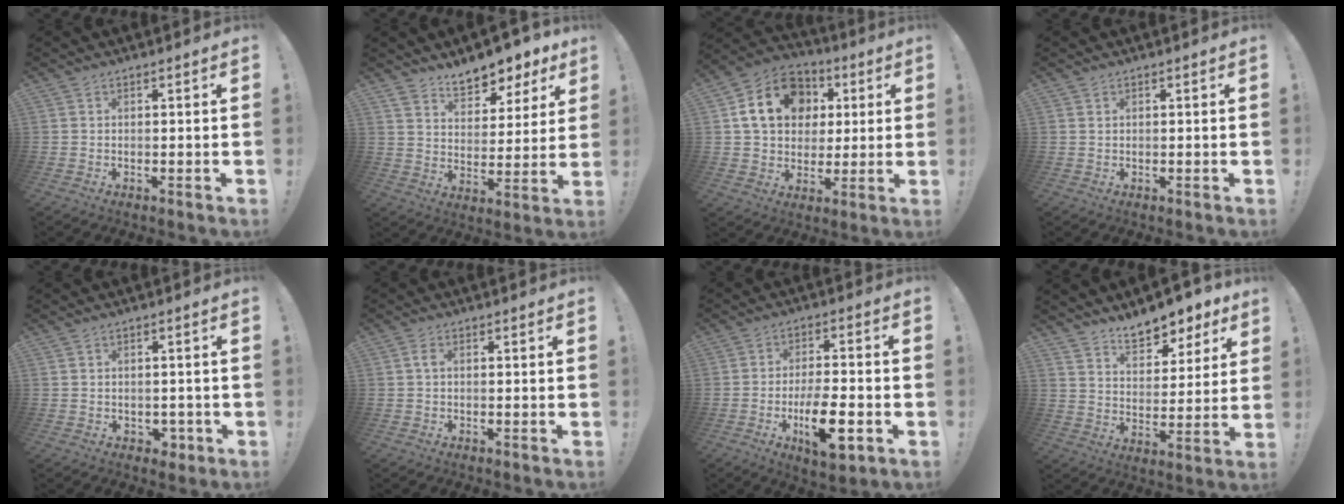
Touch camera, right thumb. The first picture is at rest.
{"total": 10.5, "force": [8.9, 4.5, 3.3], "torque": [-0.047, -0.068, 0.164]}
{"total": 17.7, "force": [5.0, 13.8, 9.8], "torque": [-0.142, -0.001, 0.107]}
{"total": 0.5, "force": [0.5, 0.2, 0.2], "torque": [0.002, -0.004, 0.008]}
{"total": 3.5, "force": [-0.5, 3.1, 1.5], "torque": [-0.009, 0.003, -0.006]}
{"total": 1.7, "force": [0.1, 0.7, 1.6], "torque": [-0.034, 0.007, 0.002]}
{"total": 12.2, "force": [-4.5, 4.1, 10.6], "torque": [-0.186, 0.008, -0.073]}
{"total": 11.1, "force": [9.2, 4.7, 4.0], "torque": [-0.051, -0.073, 0.168]}